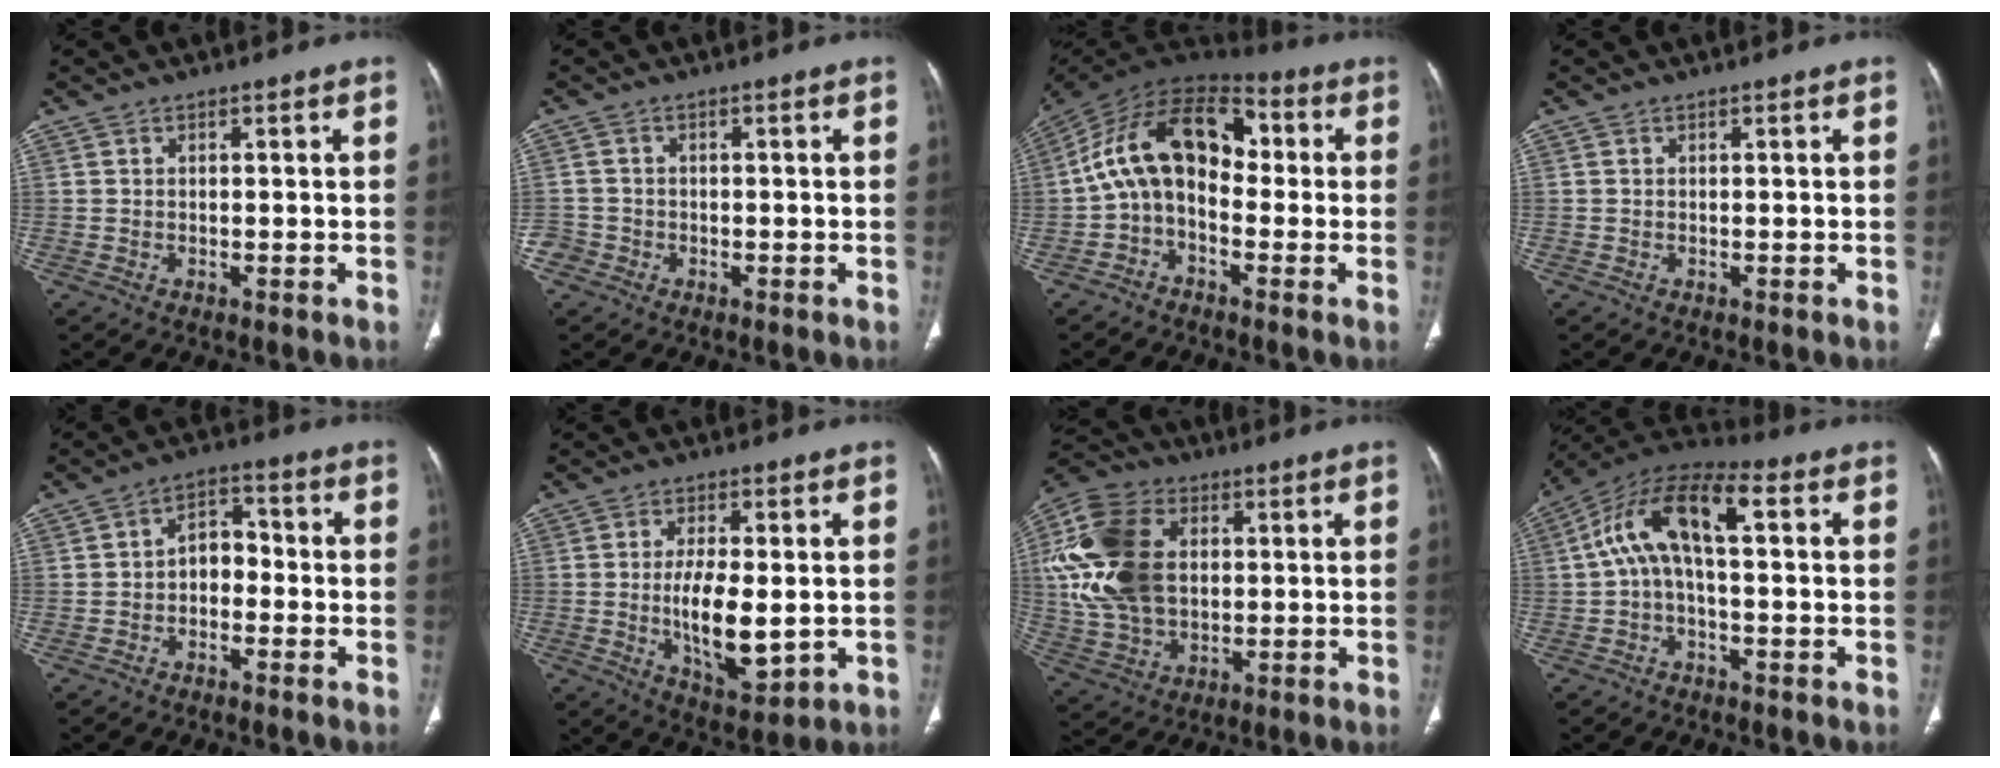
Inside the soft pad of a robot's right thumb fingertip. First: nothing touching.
{"total": 2.8, "force": [-1.3, 2.5, 0.3], "torque": [0.003, 0.014, -0.030]}
{"total": 15.2, "force": [-0.3, 9.6, 11.8], "torque": [-0.184, 0.057, -0.020]}
{"total": 0.0}
{"total": 5.4, "force": [-1.3, 3.9, 3.4], "torque": [-0.030, 0.031, -0.035]}
{"total": 11.2, "force": [-0.8, 4.8, 10.1], "torque": [-0.160, -0.018, -0.004]}
{"total": 19.7, "force": [2.7, 13.6, 13.9], "torque": [-0.280, 0.006, 0.054]}
{"total": 12.7, "force": [1.6, 5.5, 11.3], "torque": [-0.207, 0.048, 0.020]}